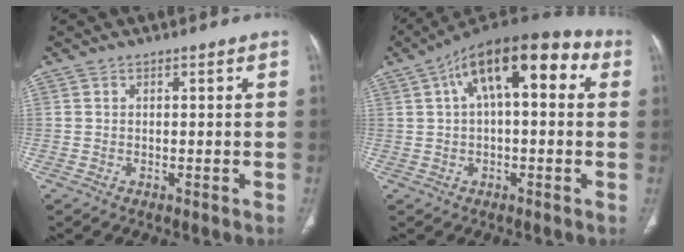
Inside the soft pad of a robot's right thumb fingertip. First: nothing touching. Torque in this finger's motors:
{"motor_torque": [1.20, 3.25, 0.94, -0.77, 0.16]}